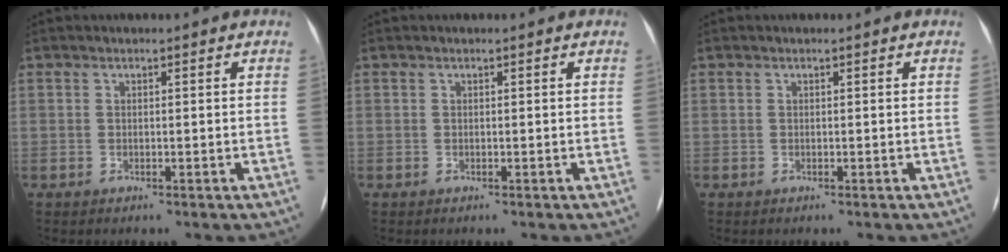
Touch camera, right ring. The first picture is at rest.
{"total": 0.0}
{"total": 0.0}